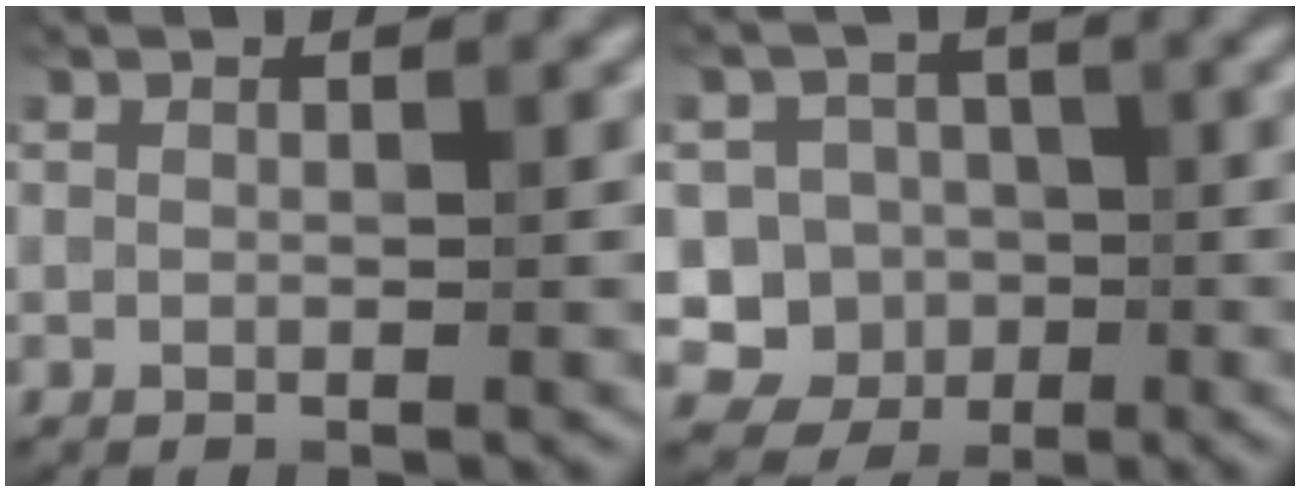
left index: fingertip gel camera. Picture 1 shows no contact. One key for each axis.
{"total": 4.9, "fx": -1.1, "fy": 4.6, "fz": 1.1, "tx": 0.008, "ty": 0.008, "tz": -0.044}